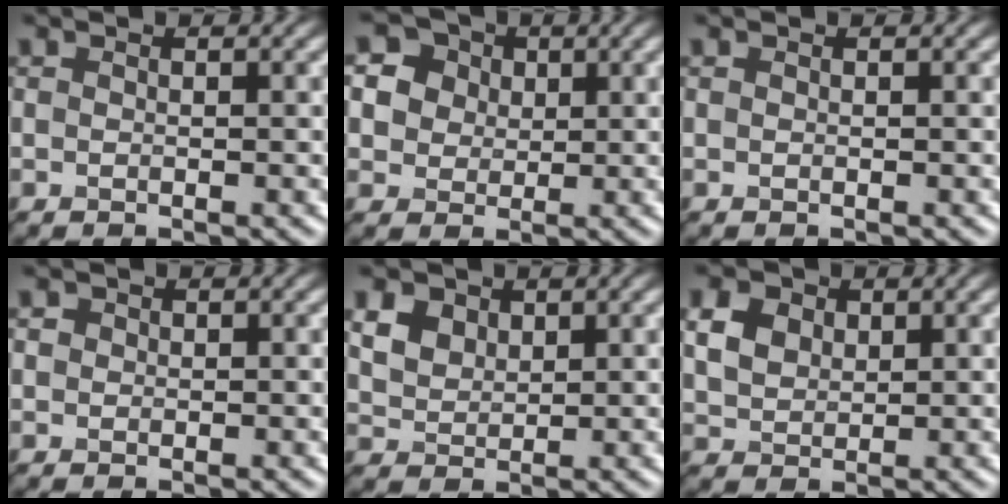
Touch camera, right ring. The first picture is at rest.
{"total": 4.3, "force": [2.0, 3.7, 1.0], "torque": [-0.053, 0.020, 0.054]}
{"total": 0.0}
{"total": 0.8, "force": [-0.2, -0.3, -0.8], "torque": [-0.006, -0.004, 0.014]}
{"total": 2.9, "force": [2.1, 1.9, 0.8], "torque": [-0.059, 0.011, 0.067]}
{"total": 2.1, "force": [1.1, 1.7, 0.7], "torque": [-0.044, 0.005, 0.048]}